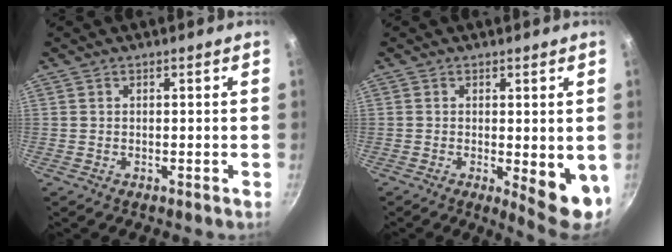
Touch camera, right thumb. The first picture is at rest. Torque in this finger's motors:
{"motor_torque": [-0.22, 0.75, 0.05, -0.06, 0.05]}